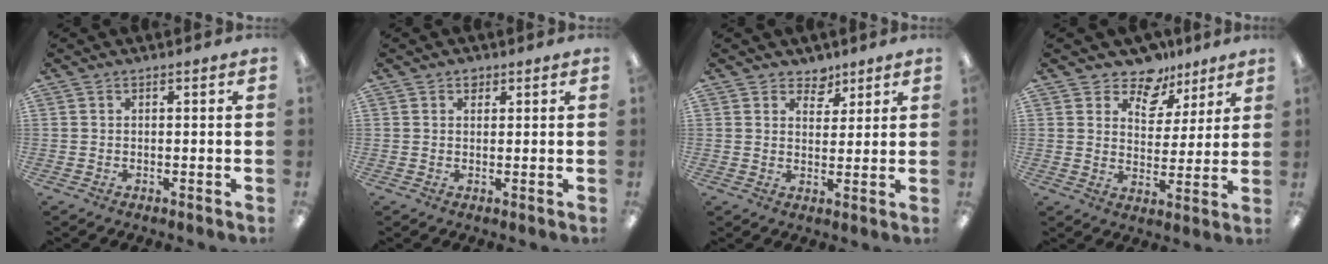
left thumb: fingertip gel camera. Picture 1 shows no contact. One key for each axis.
{"total": 1.4, "fx": 0.9, "fy": 1.0, "fz": 0.4, "tx": 0.007, "ty": -0.007, "tz": 0.014}
{"total": 4.6, "fx": 3.6, "fy": 2.7, "fz": 0.7, "tx": -0.004, "ty": -0.022, "tz": 0.062}
{"total": 10.0, "fx": 7.9, "fy": 5.5, "fz": 2.4, "tx": -0.047, "ty": -0.056, "tz": 0.148}